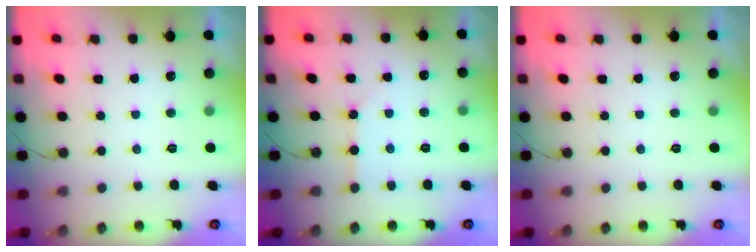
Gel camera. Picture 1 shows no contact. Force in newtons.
{"total": 2.4, "press": 2.4, "slide": 0.4}
{"total": 0.0}